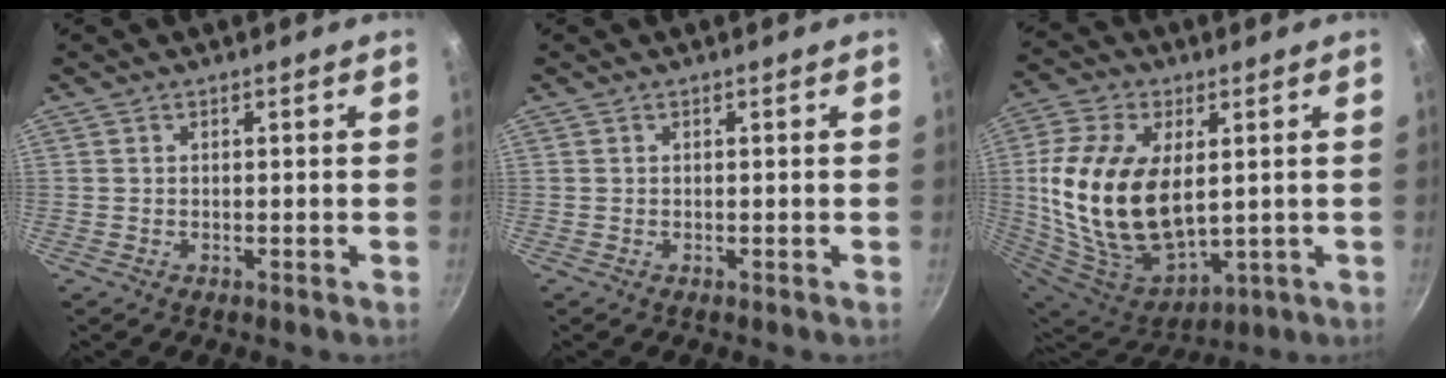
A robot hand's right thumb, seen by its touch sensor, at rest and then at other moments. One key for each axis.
{"total": 0.0}
{"total": 23.3, "fx": 2.0, "fy": 13.9, "fz": 18.6, "tx": -0.355, "ty": -0.018, "tz": 0.053}